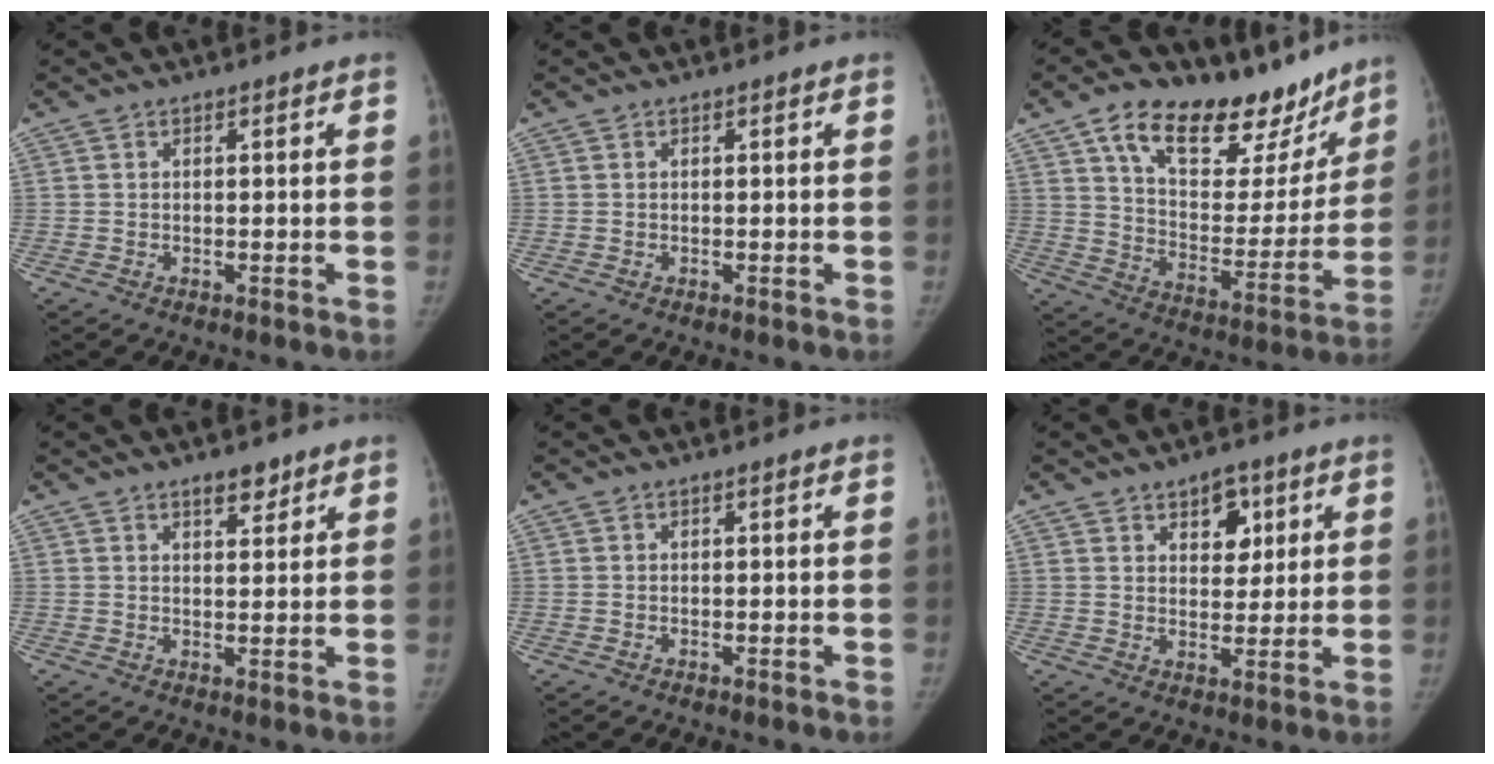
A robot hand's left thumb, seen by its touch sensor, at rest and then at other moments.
{"total": 0.0}
{"total": 25.9, "force": [17.1, 12.7, 14.6], "torque": [-0.165, -0.057, 0.271]}
{"total": 3.4, "force": [2.4, 1.5, 1.8], "torque": [-0.007, -0.015, 0.038]}
{"total": 0.0}
{"total": 6.4, "force": [3.2, 4.0, 3.7], "torque": [-0.021, -0.016, 0.045]}